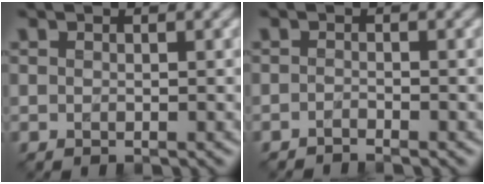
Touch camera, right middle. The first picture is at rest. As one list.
[{"total": 1.0, "force": [-1.0, 0.0, 0.2], "torque": [0.001, -0.003, -0.022]}]